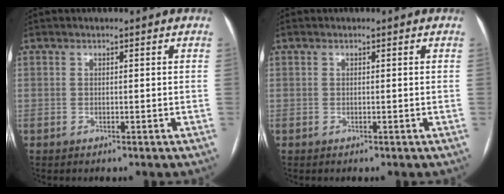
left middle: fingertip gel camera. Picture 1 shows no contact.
{"total": 0.0}